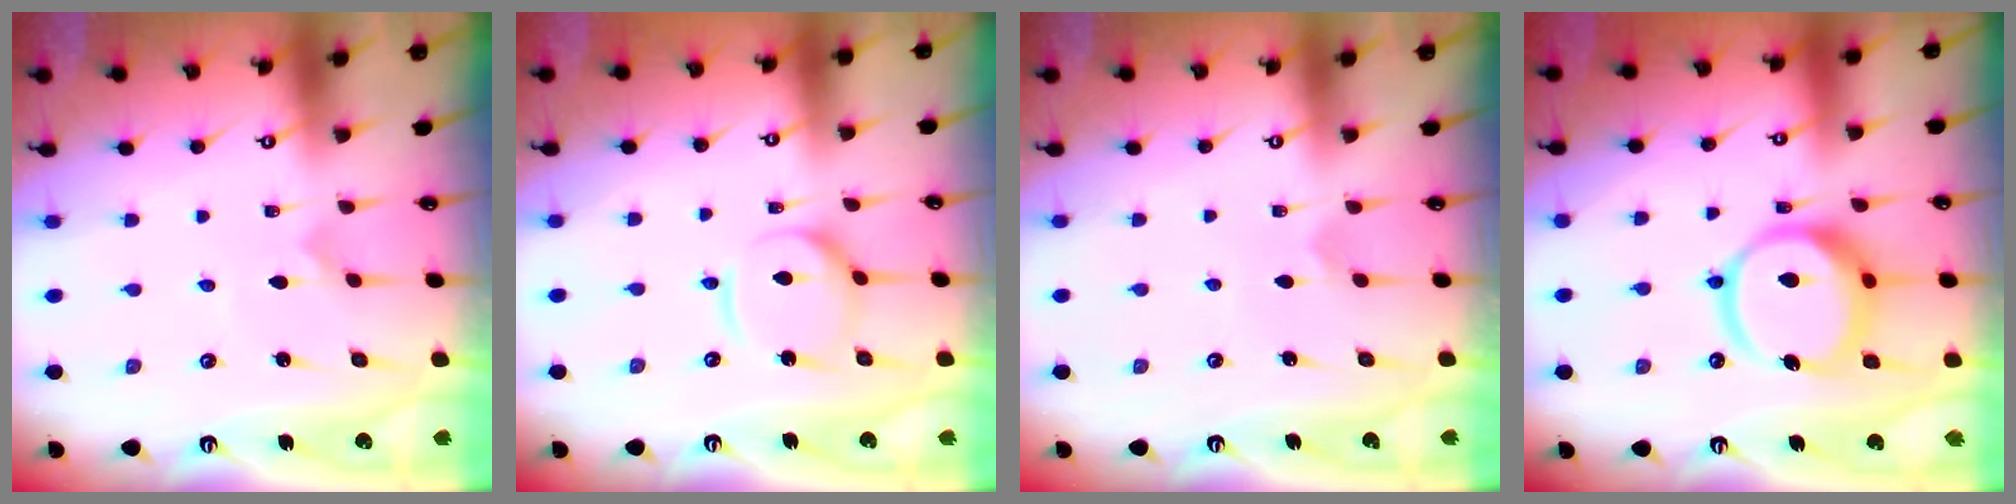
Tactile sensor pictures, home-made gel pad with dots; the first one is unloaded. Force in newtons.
{"total": 8.4, "press": 8.4, "slide": 0.9}
{"total": 2.3, "press": 2.3, "slide": 0.2}
{"total": 15.6, "press": 15.5, "slide": 2.0}